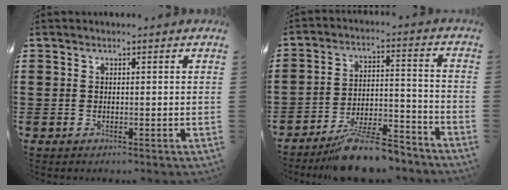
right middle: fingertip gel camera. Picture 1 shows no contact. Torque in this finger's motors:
{"motor_torque": [1.02, -0.90, 0.49, 0.21]}